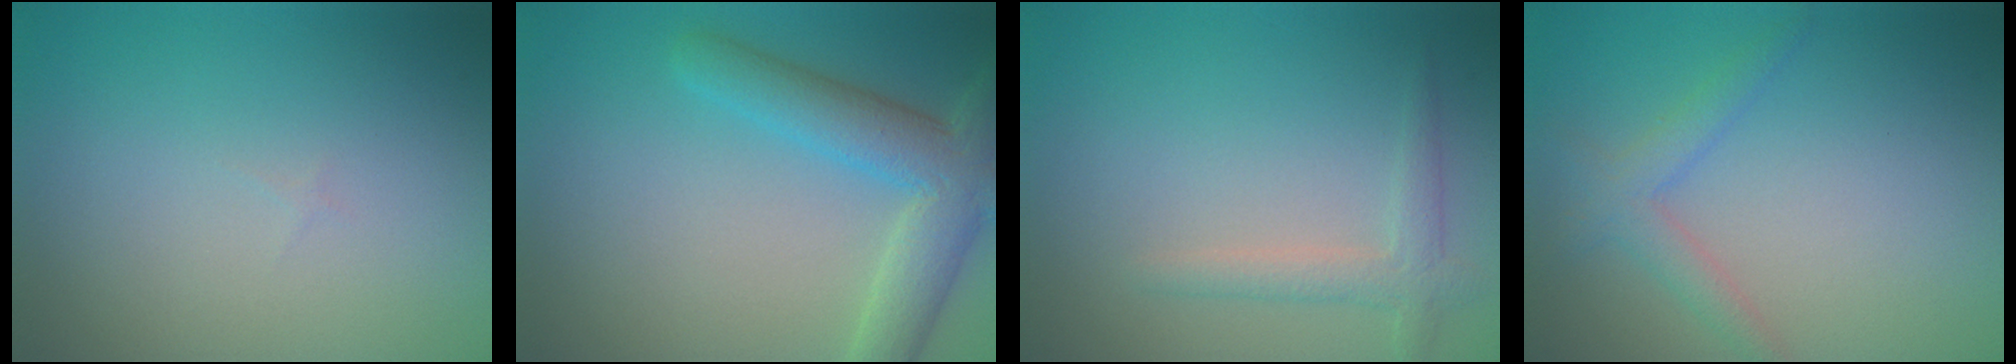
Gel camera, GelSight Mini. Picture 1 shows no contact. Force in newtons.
{"total": 5.9, "press": 5.9, "slide": 0.3}
{"total": 2.1, "press": 2.1, "slide": 0.1}
{"total": 2.3, "press": 2.3, "slide": 0.1}